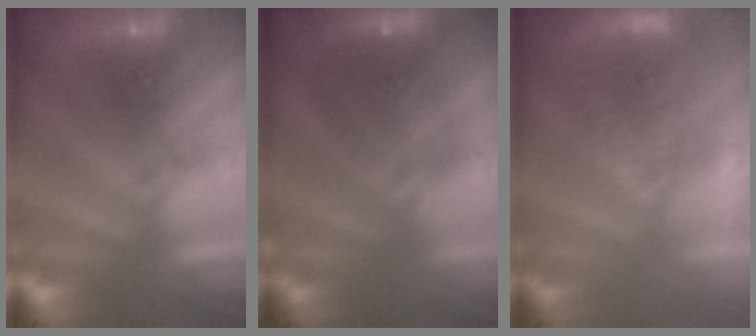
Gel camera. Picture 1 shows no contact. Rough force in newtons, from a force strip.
{"total": 5.8}
{"total": 4.7}